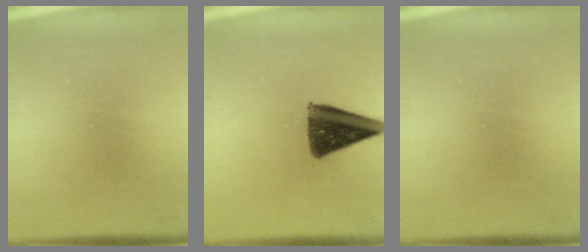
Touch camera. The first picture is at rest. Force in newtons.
{"total": 10.9}
{"total": 0.0}